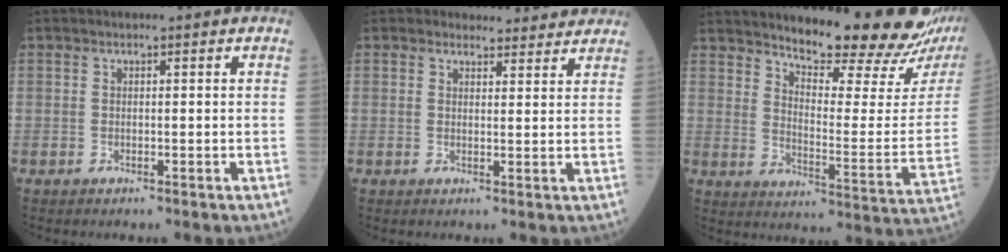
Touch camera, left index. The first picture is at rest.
{"total": 5.4, "force": [5.1, 1.7, 0.1], "torque": [0.009, 0.004, 0.049]}
{"total": 18.7, "force": [16.8, 0.5, 8.1], "torque": [-0.120, -0.081, 0.221]}